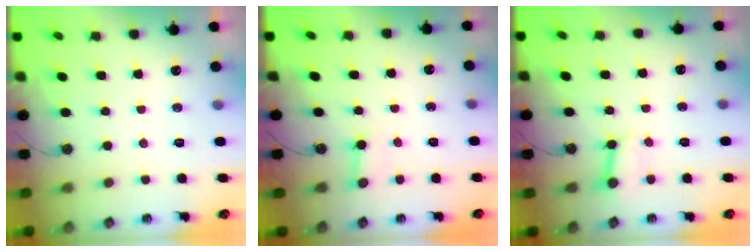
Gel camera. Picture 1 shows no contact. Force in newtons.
{"total": 3.0, "press": 2.9, "slide": 0.5}
{"total": 4.1, "press": 4.1, "slide": 0.5}